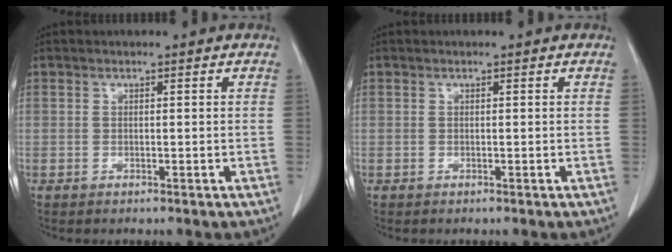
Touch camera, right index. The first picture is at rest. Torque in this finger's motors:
{"motor_torque": [0.00, 0.00, 0.01, 0.00]}